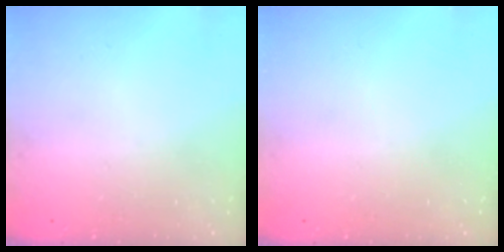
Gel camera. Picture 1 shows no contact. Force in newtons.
{"total": 0.0}